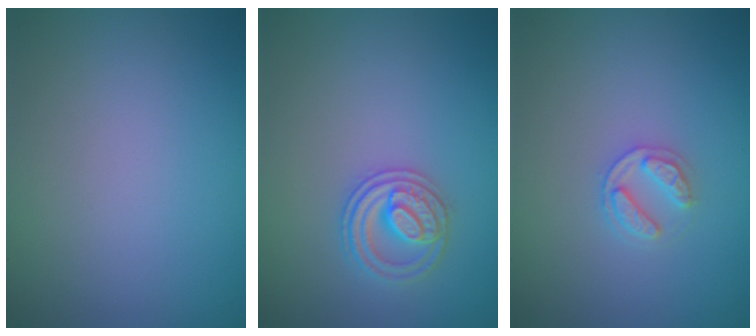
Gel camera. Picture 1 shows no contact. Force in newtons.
{"total": 2.6, "press": 2.6, "slide": 0.5}
{"total": 2.0, "press": 2.0, "slide": 0.3}